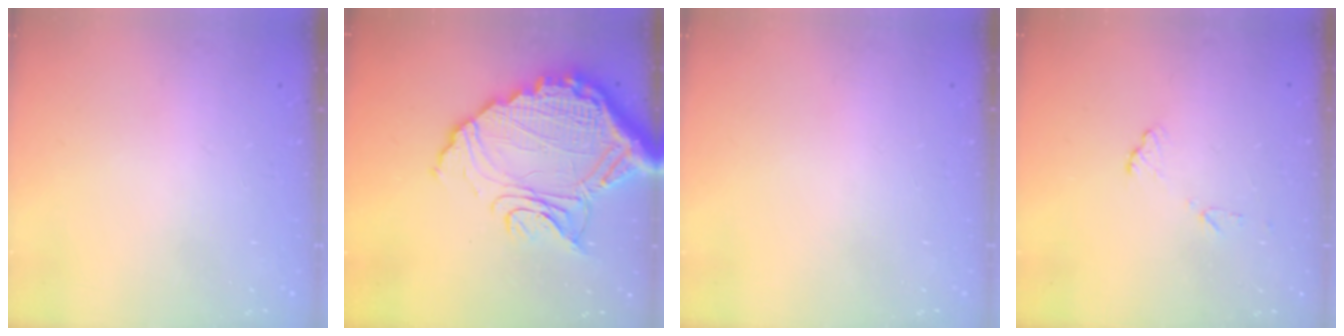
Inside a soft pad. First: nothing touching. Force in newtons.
{"total": 20.2, "press": 20.1, "slide": 2.2}
{"total": 0.0}
{"total": 7.9, "press": 7.9, "slide": 0.5}